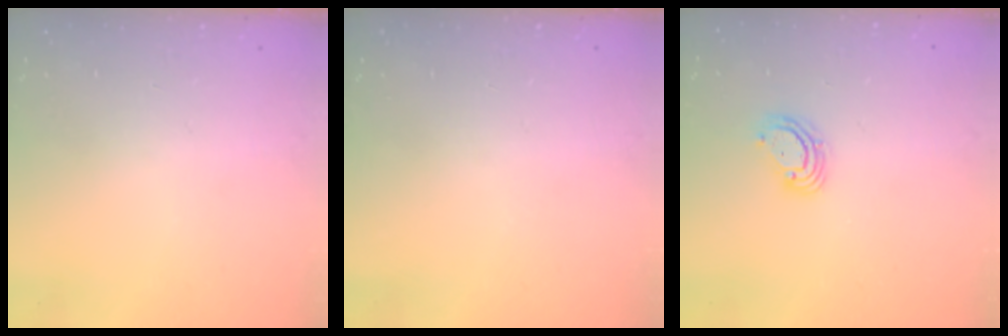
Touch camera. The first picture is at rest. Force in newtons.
{"total": 0.0}
{"total": 5.0, "press": 4.9, "slide": 0.5}